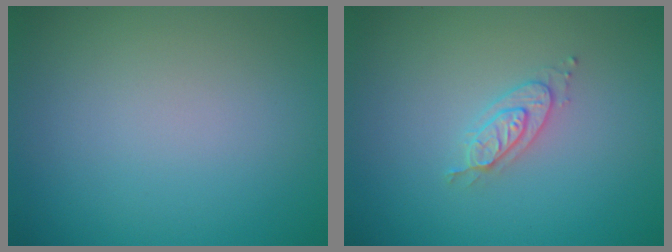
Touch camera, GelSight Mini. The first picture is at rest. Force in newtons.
{"total": 2.2, "press": 2.2, "slide": 0.3}